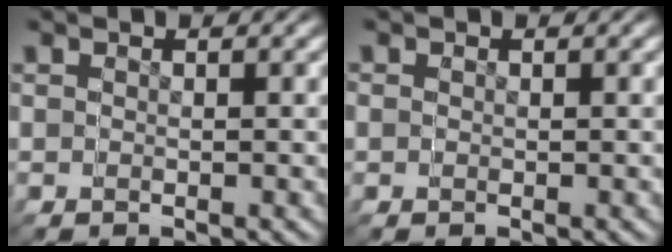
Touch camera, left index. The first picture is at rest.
{"total": 0.5, "force": [-0.2, 0.4, -0.2], "torque": [0.002, -0.005, 0.000]}